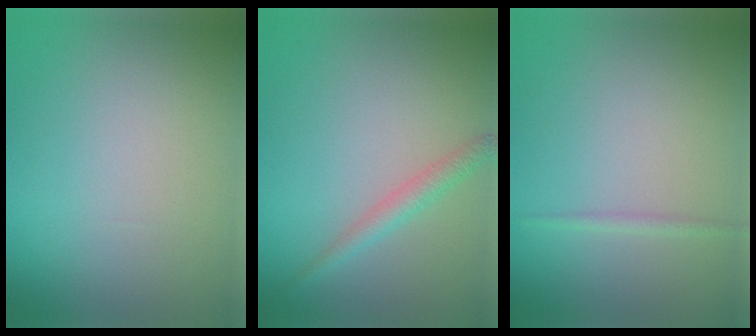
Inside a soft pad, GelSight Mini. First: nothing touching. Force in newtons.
{"total": 1.9, "press": 1.9, "slide": 0.1}
{"total": 0.8, "press": 0.8, "slide": 0.1}